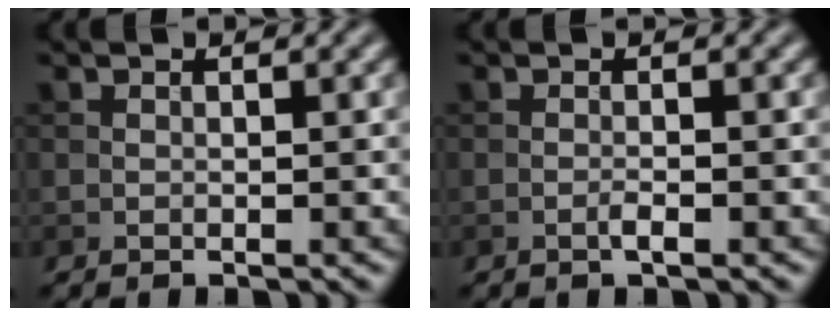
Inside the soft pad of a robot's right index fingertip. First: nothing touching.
{"total": 1.1, "force": [-0.5, 0.1, 1.0], "torque": [-0.017, 0.001, -0.012]}